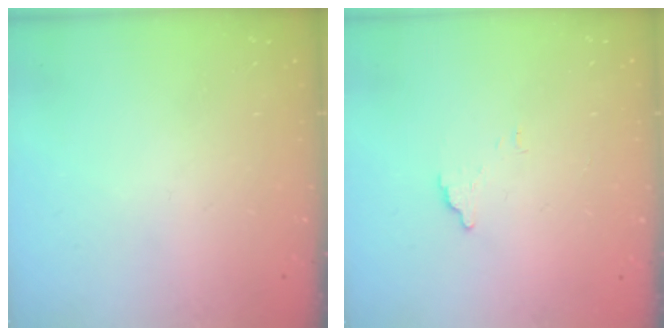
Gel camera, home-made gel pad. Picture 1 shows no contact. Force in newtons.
{"total": 3.6, "press": 3.6, "slide": 0.2}